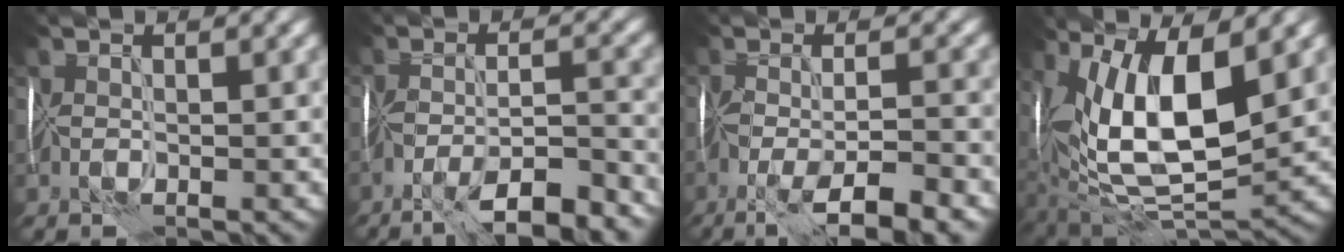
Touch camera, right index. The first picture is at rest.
{"total": 8.1, "force": [-5.8, 1.6, 5.5], "torque": [-0.078, 0.004, -0.093]}
{"total": 7.5, "force": [-3.9, 1.4, 6.2], "torque": [-0.095, -0.003, -0.071]}
{"total": 13.9, "force": [3.2, 5.8, 12.2], "torque": [-0.200, 0.001, 0.053]}